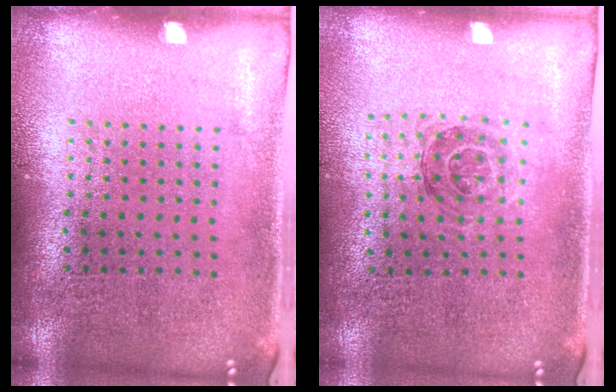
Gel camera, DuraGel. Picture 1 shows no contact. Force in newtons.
{"total": 1.0, "press": 1.0, "slide": 0.2}